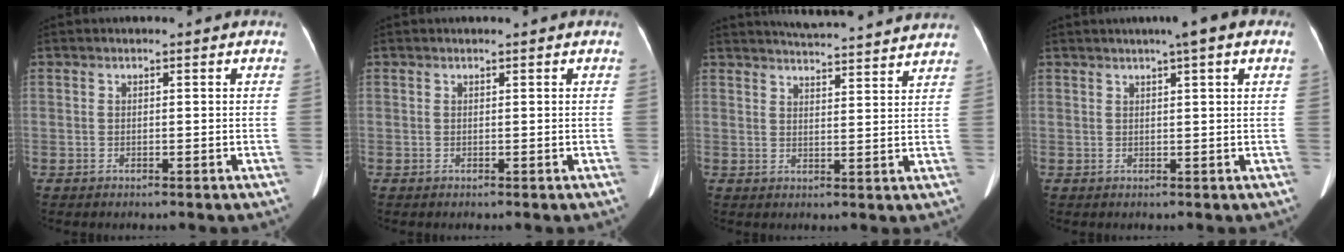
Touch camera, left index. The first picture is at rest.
{"total": 0.0}
{"total": 15.2, "force": [14.4, 1.0, 5.0], "torque": [-0.070, 0.011, 0.180]}
{"total": 4.7, "force": [2.8, 0.0, 3.8], "torque": [-0.050, 0.023, 0.037]}